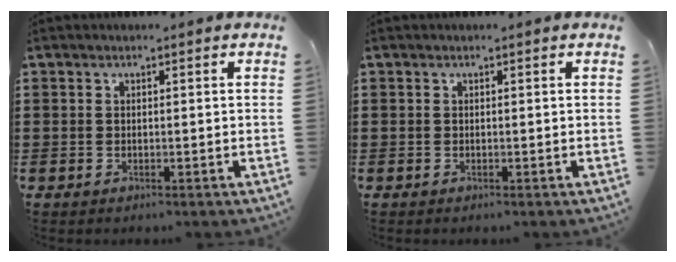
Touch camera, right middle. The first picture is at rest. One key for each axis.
{"total": 0.0}